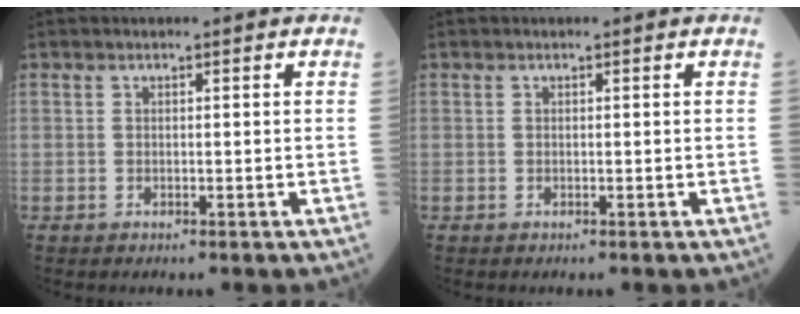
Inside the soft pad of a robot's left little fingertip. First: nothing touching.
{"total": 0.0}